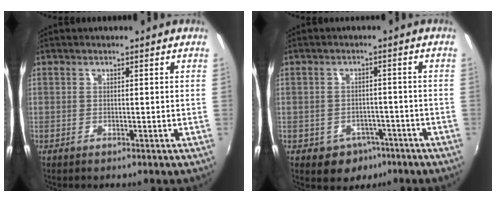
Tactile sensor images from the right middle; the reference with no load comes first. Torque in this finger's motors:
{"motor_torque": [0.27, -0.31, -0.01, 0.00]}